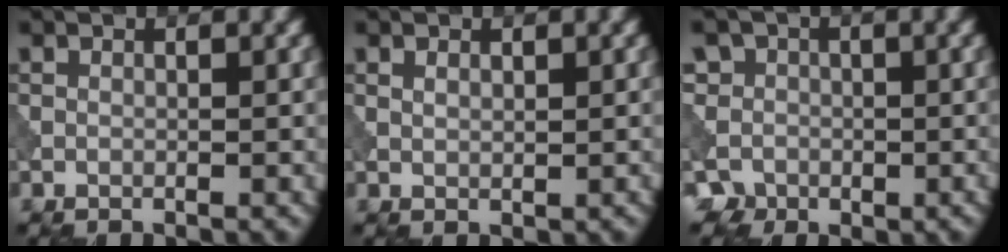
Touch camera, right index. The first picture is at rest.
{"total": 0.8, "force": [0.5, 0.5, 0.5], "torque": [-0.011, 0.000, 0.011]}
{"total": 6.4, "force": [-1.5, 6.2, 0.9], "torque": [-0.022, 0.015, -0.059]}